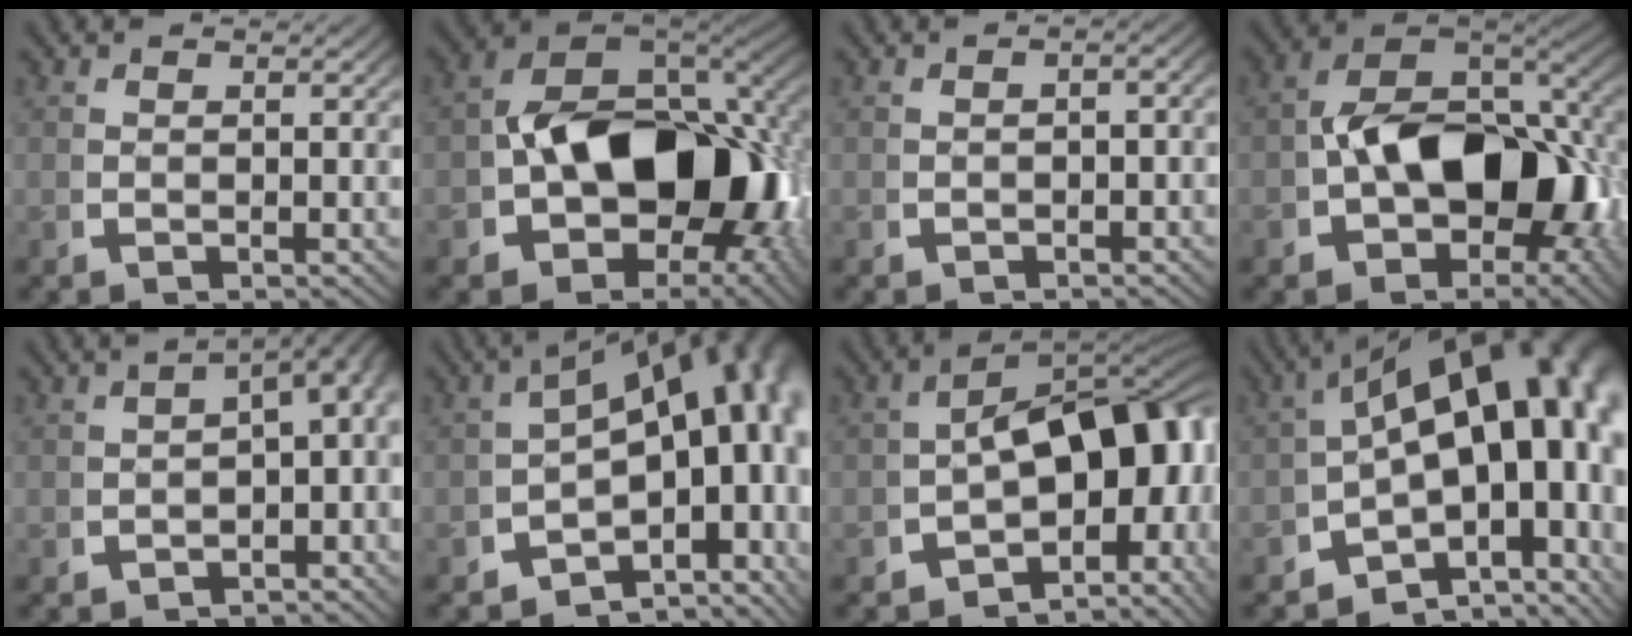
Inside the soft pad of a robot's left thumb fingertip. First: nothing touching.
{"total": 19.3, "force": [-3.0, 12.7, 14.2], "torque": [-0.243, -0.059, -0.025]}
{"total": 1.5, "force": [-1.0, 0.6, 1.0], "torque": [-0.012, 0.000, -0.016]}
{"total": 14.4, "force": [-2.2, 9.4, 10.7], "torque": [-0.182, -0.040, -0.019]}
{"total": 5.4, "force": [-0.9, 2.8, 4.5], "torque": [-0.045, 0.000, -0.016]}
{"total": 17.7, "force": [0.4, 10.9, 13.9], "torque": [-0.171, -0.009, -0.013]}
{"total": 15.9, "force": [-1.1, 9.6, 12.7], "torque": [-0.188, -0.044, -0.009]}
{"total": 20.7, "force": [0.1, 12.8, 16.4], "torque": [-0.226, -0.023, -0.008]}